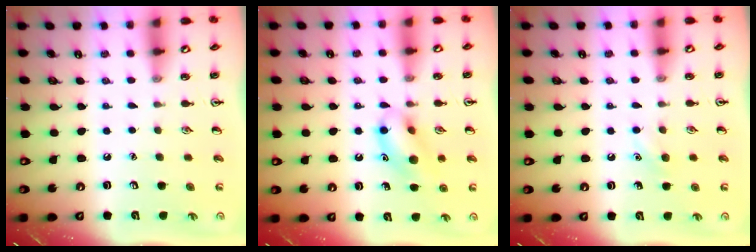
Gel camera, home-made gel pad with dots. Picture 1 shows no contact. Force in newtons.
{"total": 11.8, "press": 11.7, "slide": 1.7}
{"total": 5.8, "press": 5.5, "slide": 1.9}